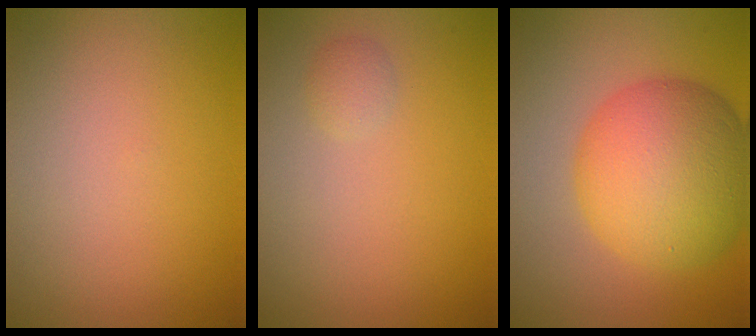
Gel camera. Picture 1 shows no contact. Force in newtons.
{"total": 0.9, "press": 0.9, "slide": 0.0}
{"total": 10.0, "press": 10.0, "slide": 0.1}